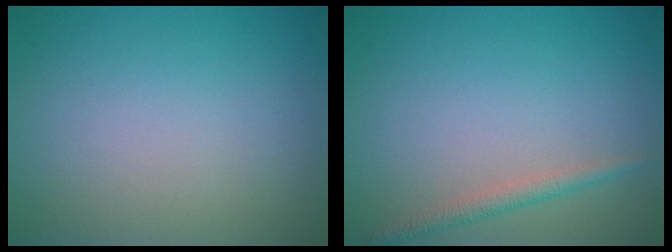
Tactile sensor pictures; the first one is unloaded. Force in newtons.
{"total": 1.6, "press": 1.6, "slide": 0.0}